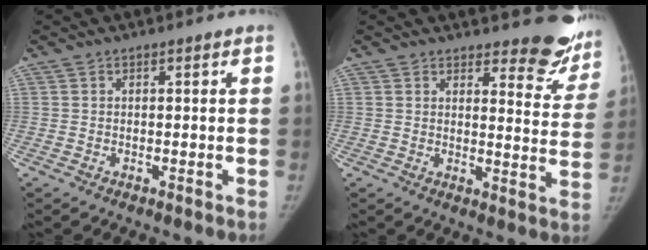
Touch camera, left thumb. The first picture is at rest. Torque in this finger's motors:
{"motor_torque": [1.10, -0.38, 0.91, -0.88, 0.00]}